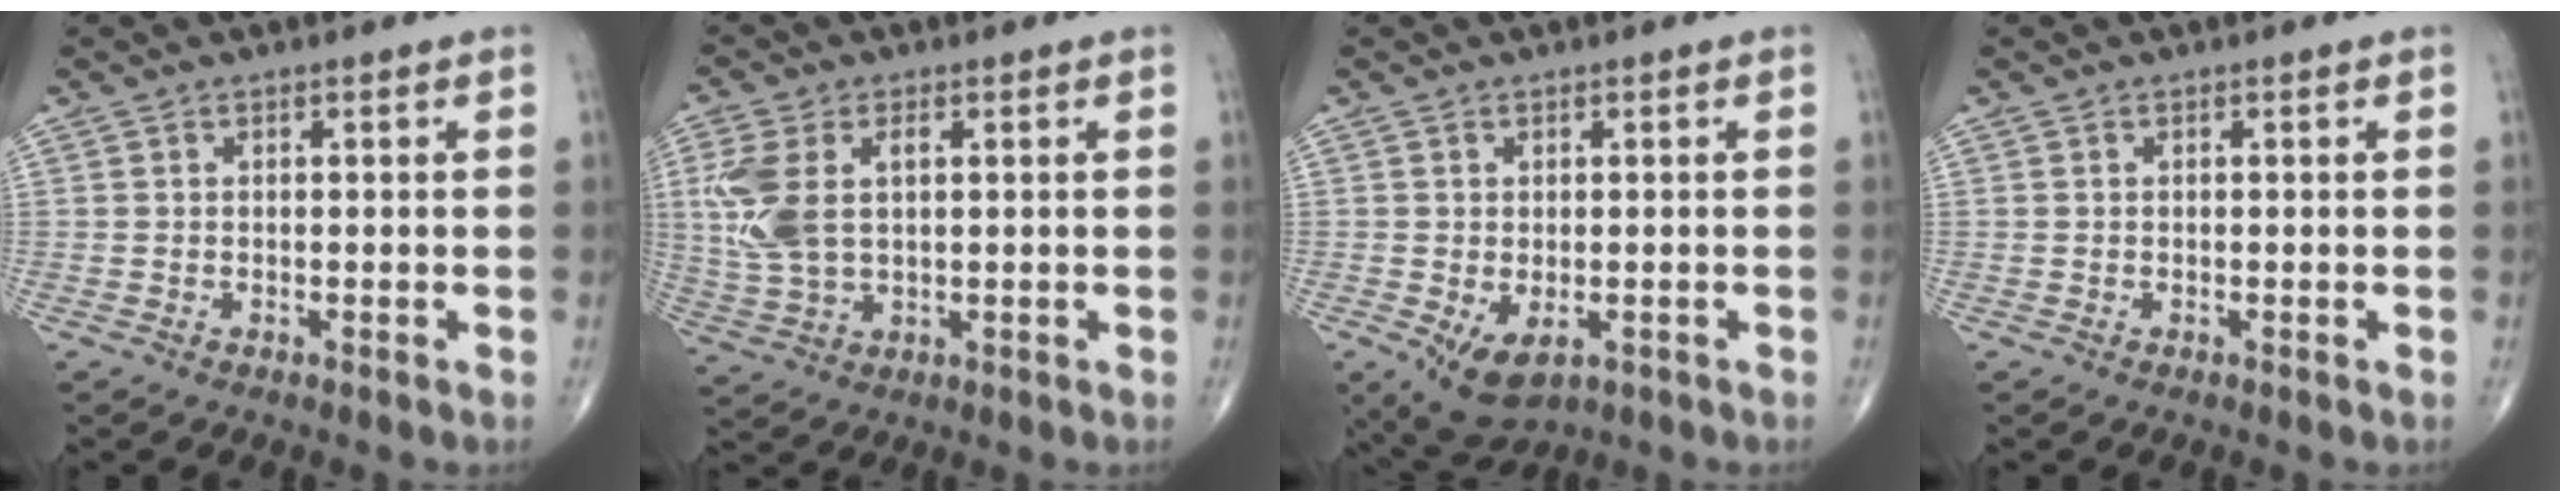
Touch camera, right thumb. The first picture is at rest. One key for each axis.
{"total": 10.0, "fx": 1.8, "fy": 5.9, "fz": 7.9, "tx": -0.183, "ty": 0.004, "tz": 0.041}
{"total": 6.5, "fx": -2.0, "fy": 3.8, "fz": 4.8, "tx": -0.076, "ty": -0.009, "tz": -0.019}
{"total": 0.0}